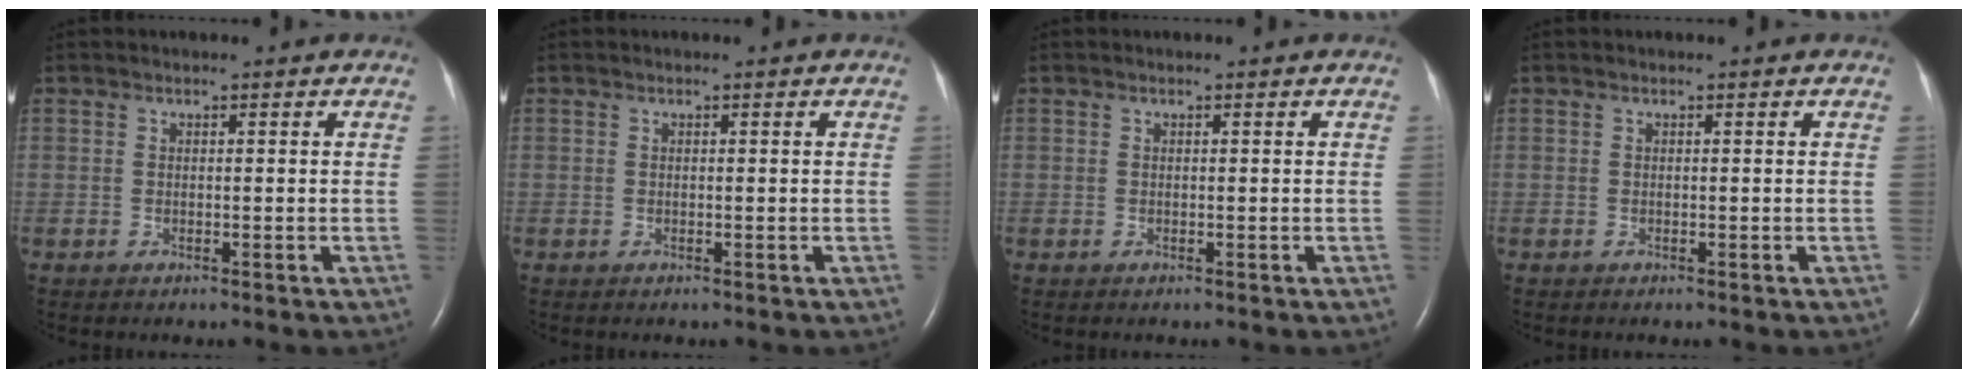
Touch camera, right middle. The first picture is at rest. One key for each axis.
{"total": 0.0}
{"total": 0.0}
{"total": 0.0}